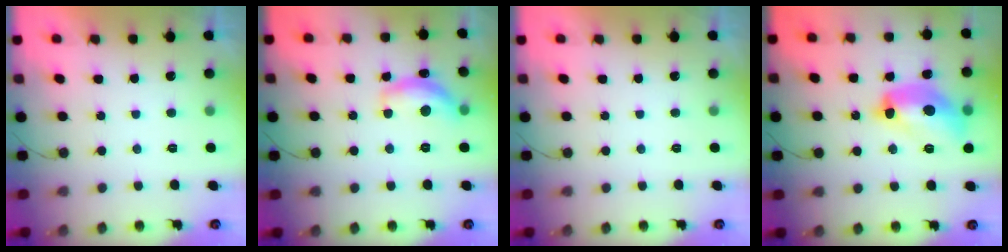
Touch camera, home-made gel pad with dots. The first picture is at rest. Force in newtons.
{"total": 12.6, "press": 12.6, "slide": 0.5}
{"total": 0.0}
{"total": 13.4, "press": 13.3, "slide": 1.2}